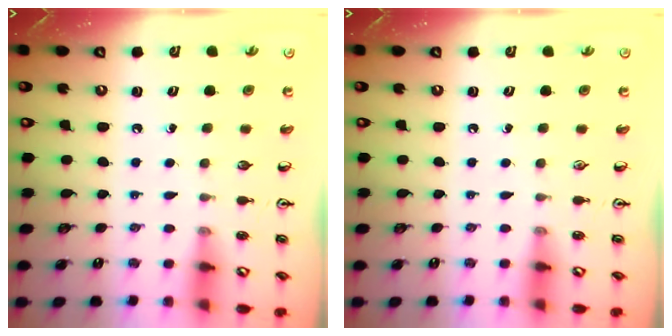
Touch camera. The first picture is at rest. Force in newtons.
{"total": 0.0}